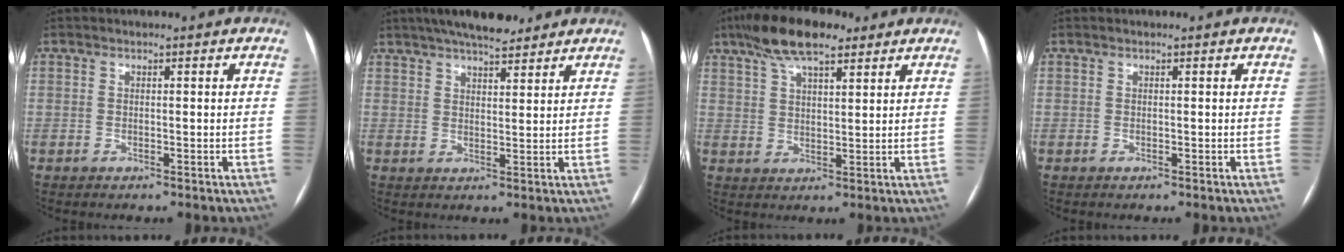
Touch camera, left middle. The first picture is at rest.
{"total": 10.4, "force": [8.6, 2.4, 5.3], "torque": [-0.083, 0.020, 0.132]}
{"total": 10.4, "force": [7.3, 3.1, 6.8], "torque": [-0.130, 0.023, 0.127]}
{"total": 0.0}